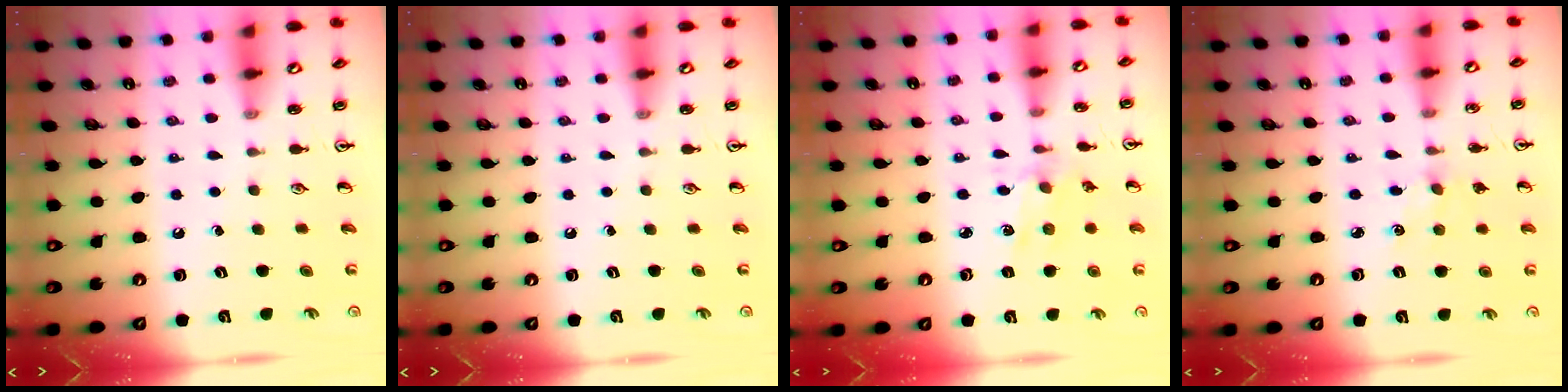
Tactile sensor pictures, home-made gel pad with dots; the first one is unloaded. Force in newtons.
{"total": 0.0}
{"total": 2.1, "press": 2.0, "slide": 0.6}
{"total": 4.2, "press": 4.1, "slide": 0.6}